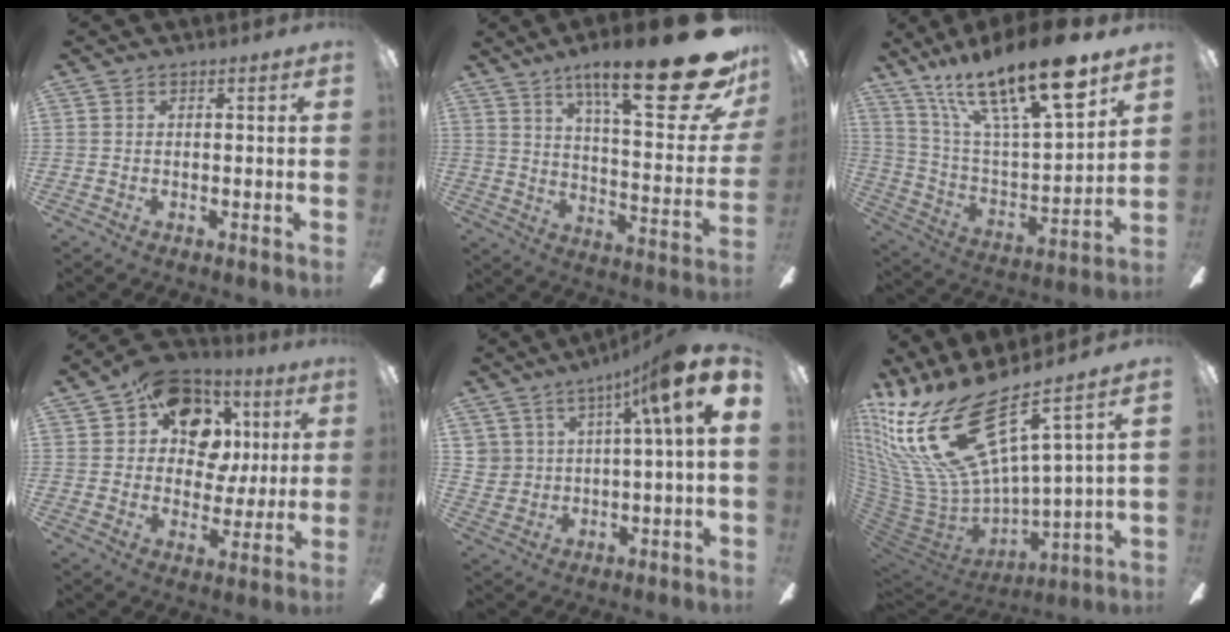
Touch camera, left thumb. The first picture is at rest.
{"total": 28.8, "force": [16.3, 7.3, 22.6], "torque": [-0.342, -0.100, 0.260]}
{"total": 23.0, "force": [16.0, 5.8, 15.5], "torque": [-0.279, -0.099, 0.263]}
{"total": 16.8, "force": [7.2, 12.2, 9.2], "torque": [-0.137, -0.019, 0.135]}
{"total": 12.3, "force": [6.4, 3.1, 10.1], "torque": [-0.168, -0.032, 0.102]}
{"total": 26.1, "force": [14.9, 9.7, 19.1], "torque": [-0.372, -0.129, 0.281]}